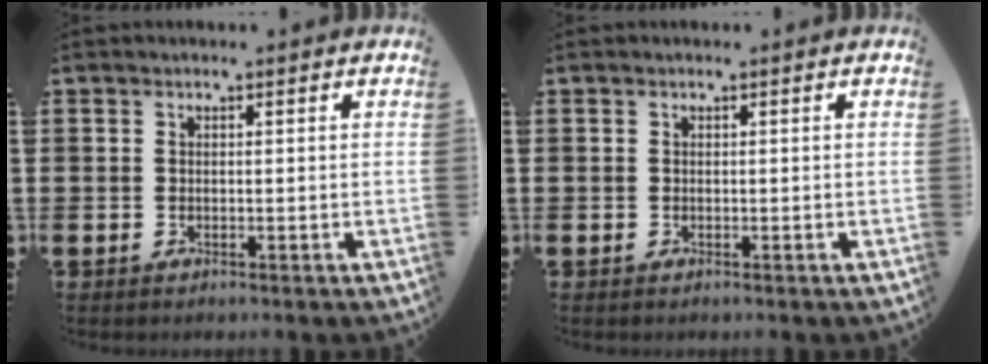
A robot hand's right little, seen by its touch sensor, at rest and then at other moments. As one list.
[{"total": 0.0}]